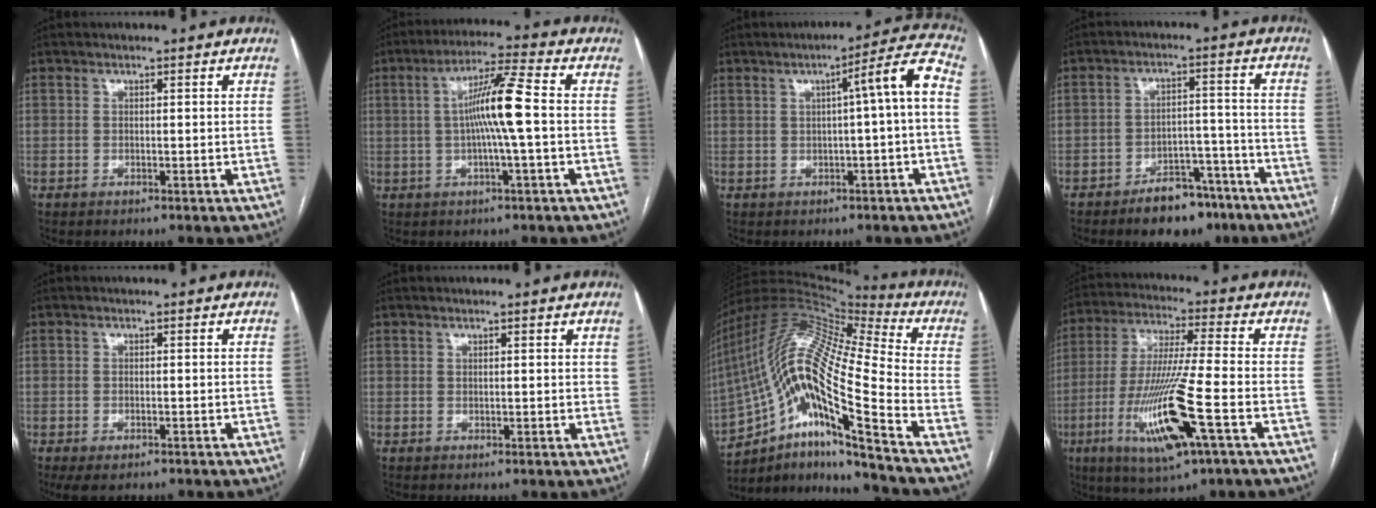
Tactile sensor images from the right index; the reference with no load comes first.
{"total": 8.9, "force": [-0.1, -0.4, 8.9], "torque": [-0.162, 0.012, -0.007]}
{"total": 6.9, "force": [0.1, -0.4, 6.9], "torque": [-0.090, 0.017, -0.001]}
{"total": 9.0, "force": [-6.6, 4.2, 4.4], "torque": [-0.052, 0.019, -0.099]}
{"total": 3.2, "force": [-2.1, 1.3, 2.1], "torque": [-0.038, -0.007, -0.027]}
{"total": 1.2, "force": [0.9, 0.5, 0.6], "torque": [-0.007, 0.000, 0.009]}
{"total": 21.1, "force": [-11.7, 1.6, 17.5], "torque": [-0.365, 0.011, -0.215]}
{"total": 15.9, "force": [-5.7, 0.4, 14.9], "torque": [-0.304, -0.025, -0.104]}